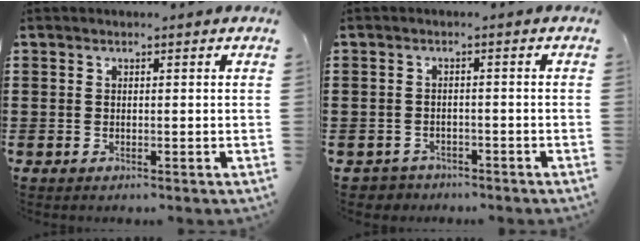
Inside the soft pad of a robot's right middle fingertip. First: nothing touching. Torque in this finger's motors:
{"motor_torque": [0.57, 0.44, 0.04, 0.00]}